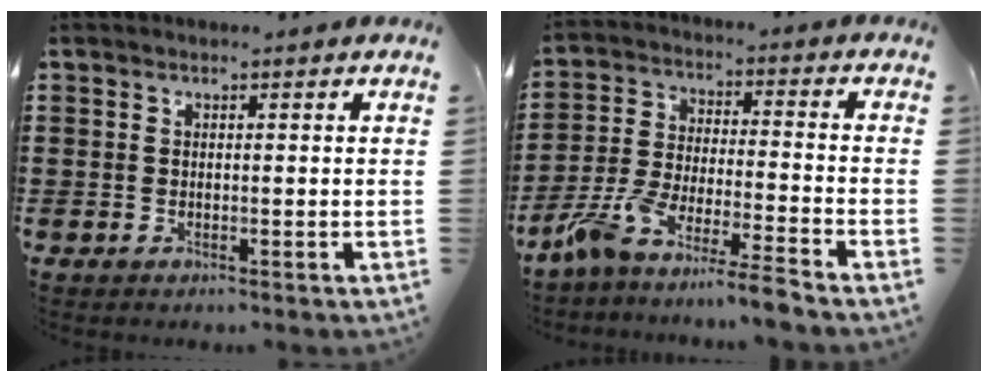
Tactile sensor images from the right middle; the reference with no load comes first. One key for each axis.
{"total": 8.1, "fx": -7.5, "fy": -0.8, "fz": 3.1, "tx": -0.077, "ty": -0.011, "tz": -0.154}